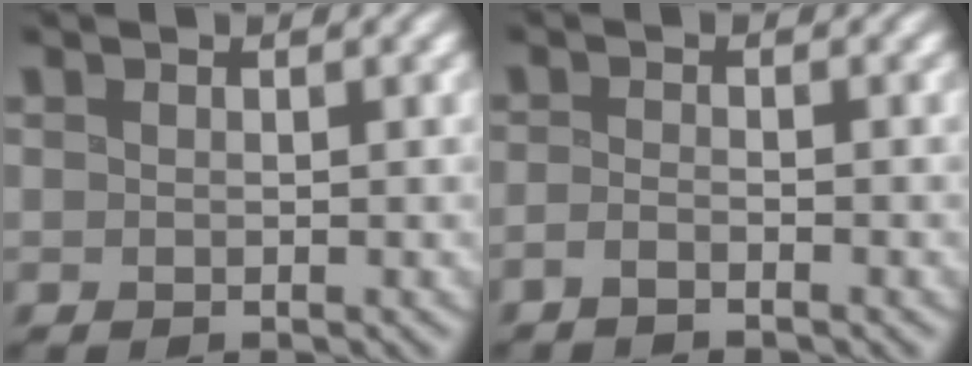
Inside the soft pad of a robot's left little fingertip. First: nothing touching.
{"total": 1.3, "force": [-1.2, -0.2, 0.4], "torque": [-0.010, 0.002, -0.025]}